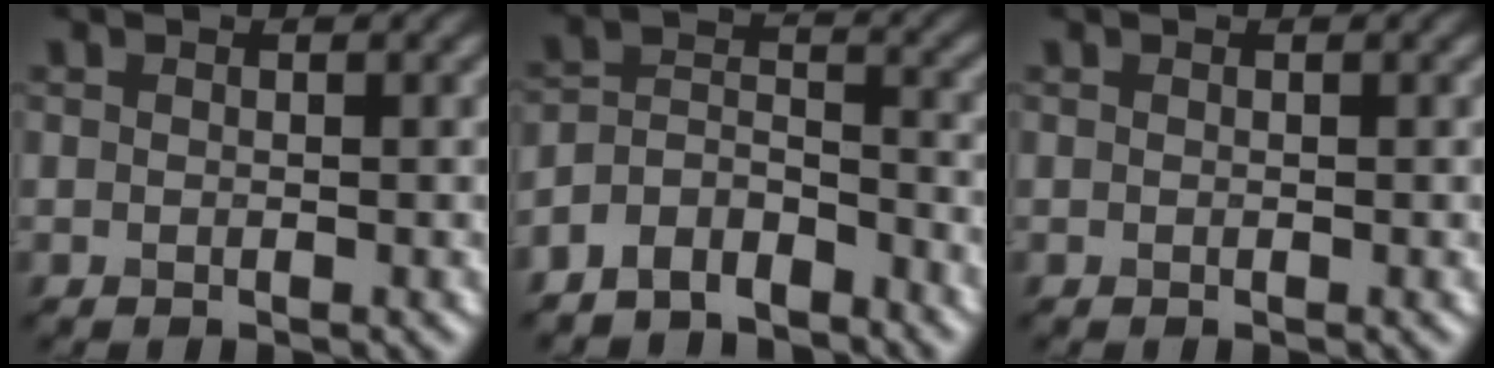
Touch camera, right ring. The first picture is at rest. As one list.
[{"total": 4.6, "force": [-3.9, 2.0, 1.6], "torque": [-0.026, 0.001, -0.082]}, {"total": 0.0}]